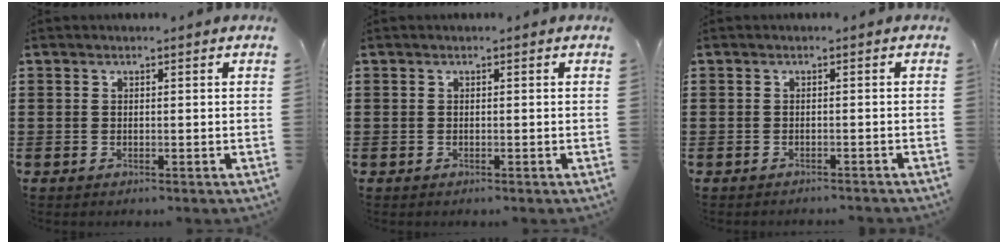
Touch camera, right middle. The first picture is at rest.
{"total": 0.0}
{"total": 0.7, "force": [-0.7, -0.1, 0.0], "torque": [-0.003, -0.002, -0.015]}